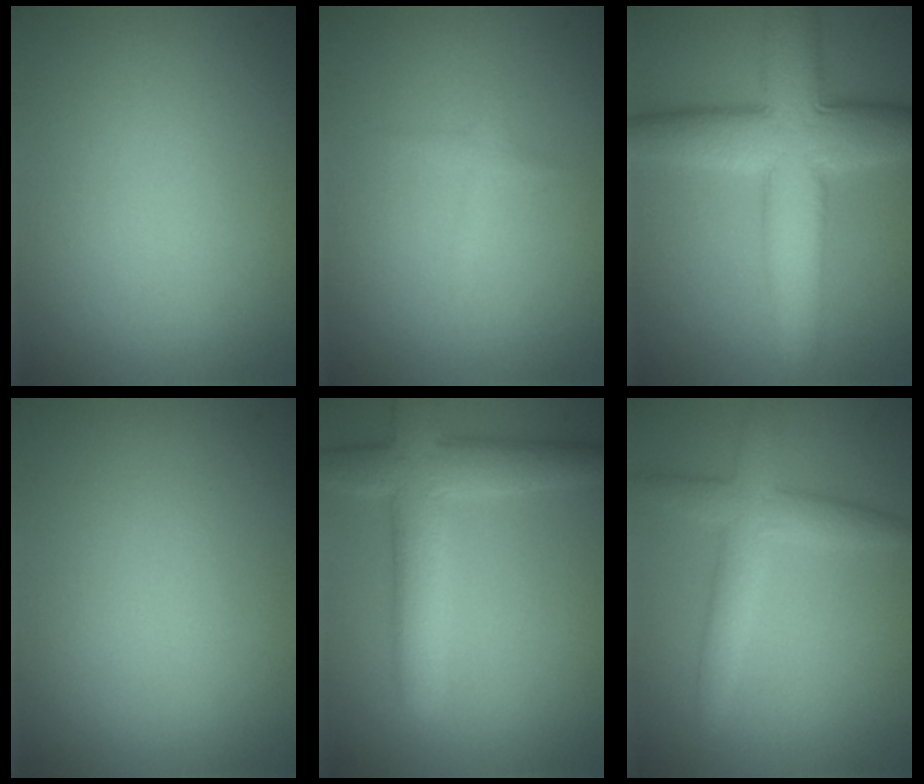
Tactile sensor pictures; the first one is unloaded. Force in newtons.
{"total": 0.8, "press": 0.8, "slide": 0.1}
{"total": 9.7, "press": 9.7, "slide": 0.4}
{"total": 0.0}
{"total": 5.7, "press": 5.7, "slide": 0.4}
{"total": 3.7, "press": 3.7, "slide": 0.2}